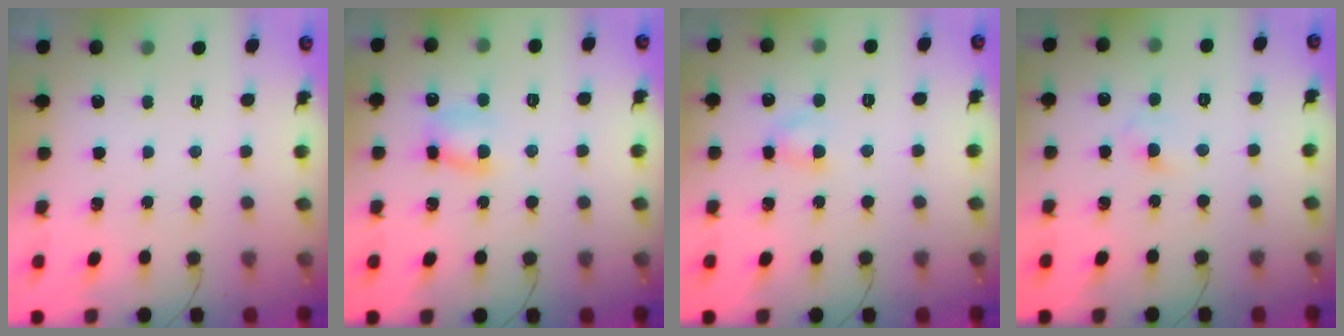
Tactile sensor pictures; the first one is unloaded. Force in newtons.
{"total": 6.4, "press": 6.4, "slide": 0.5}
{"total": 3.0, "press": 2.8, "slide": 0.9}
{"total": 3.4, "press": 3.2, "slide": 1.2}